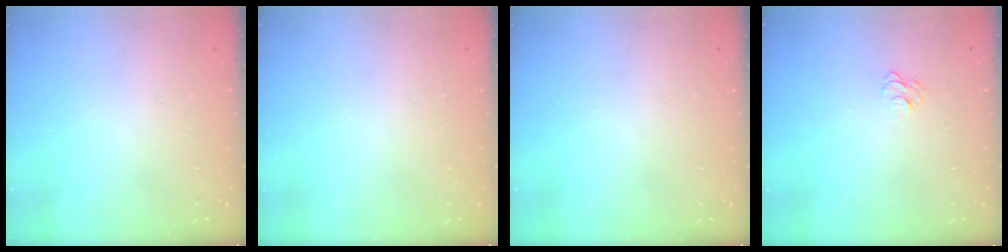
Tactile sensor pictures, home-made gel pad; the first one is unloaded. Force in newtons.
{"total": 0.0}
{"total": 0.0}
{"total": 5.2, "press": 5.1, "slide": 0.5}